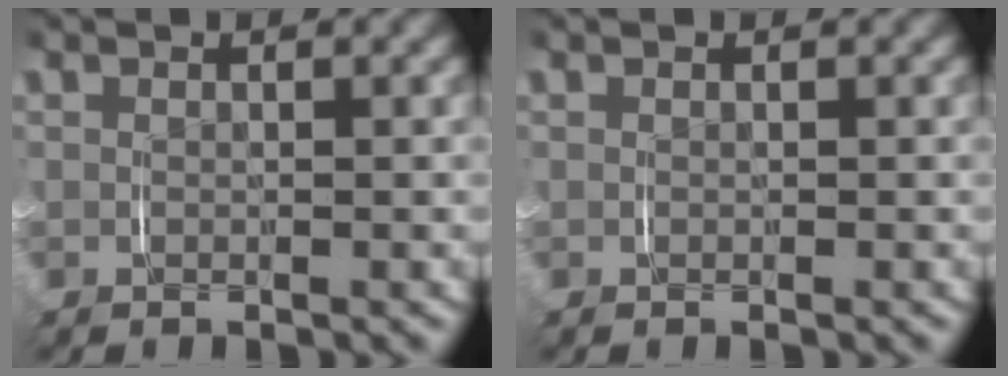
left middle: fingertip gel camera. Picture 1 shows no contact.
{"total": 0.0}